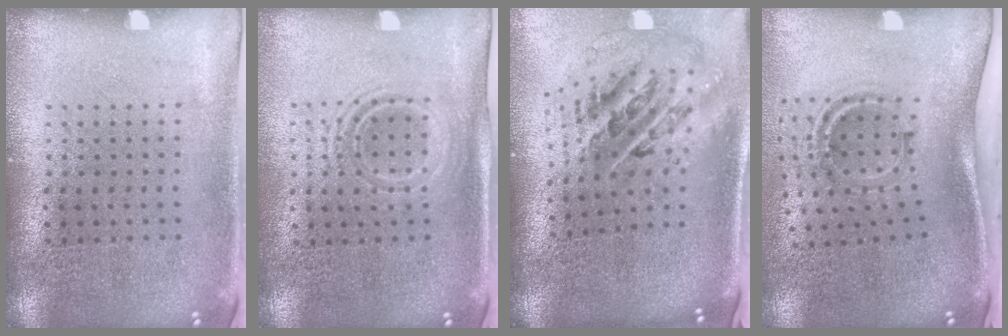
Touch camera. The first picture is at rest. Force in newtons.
{"total": 1.4, "press": 1.2, "slide": 0.7}
{"total": 2.3, "press": 1.6, "slide": 1.7}
{"total": 1.4, "press": 1.0, "slide": 1.0}